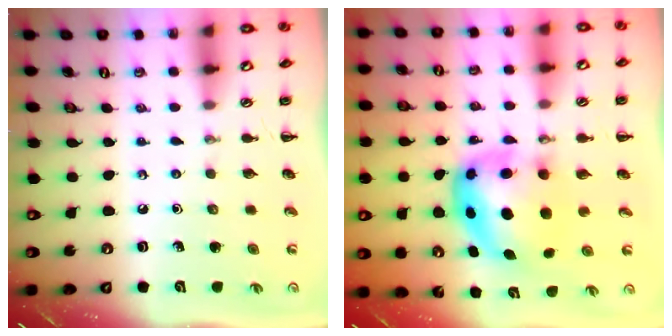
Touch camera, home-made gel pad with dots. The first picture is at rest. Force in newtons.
{"total": 7.9, "press": 7.7, "slide": 1.8}